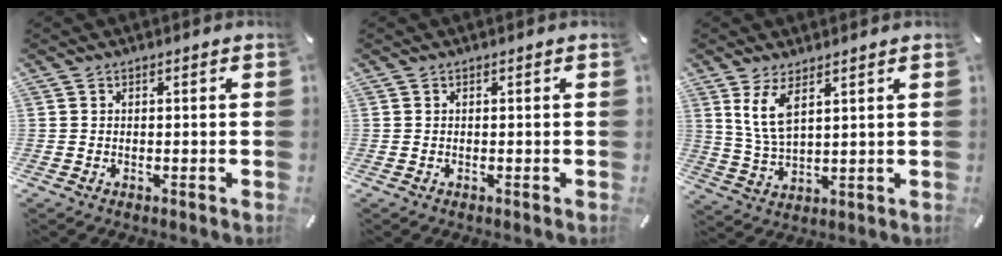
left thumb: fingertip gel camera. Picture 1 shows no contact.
{"total": 0.0}
{"total": 6.9, "force": [4.1, 2.7, 4.9], "torque": [-0.119, -0.011, 0.072]}